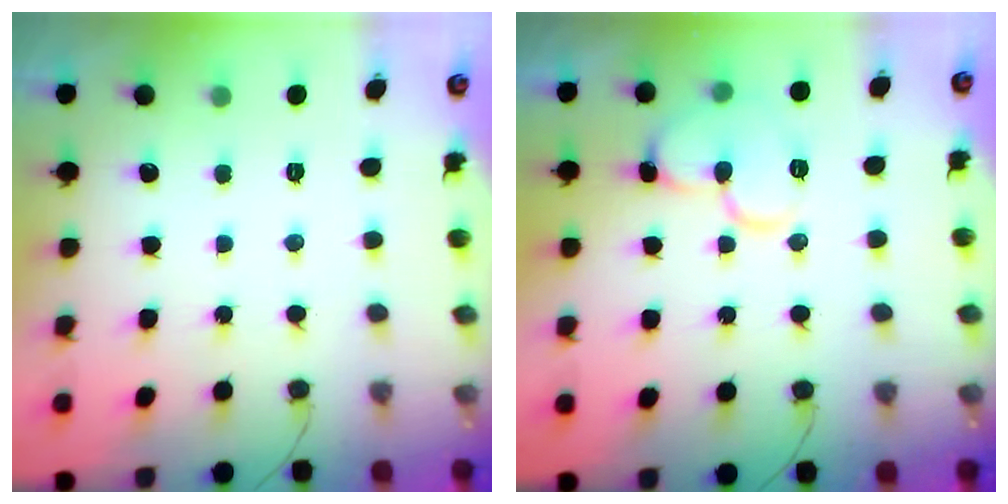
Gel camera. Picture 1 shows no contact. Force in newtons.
{"total": 12.3, "press": 12.2, "slide": 1.3}